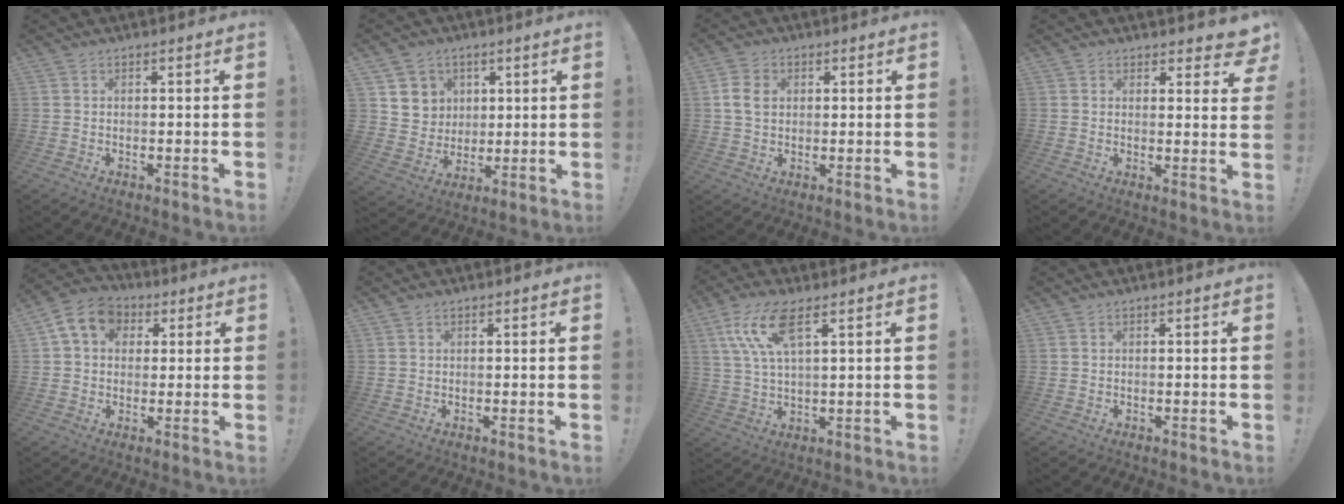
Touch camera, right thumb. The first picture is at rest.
{"total": 7.6, "force": [3.4, 6.8, 0.3], "torque": [-0.006, -0.031, 0.070]}
{"total": 5.9, "force": [1.0, 4.6, 3.6], "torque": [-0.064, 0.009, 0.021]}
{"total": 3.9, "force": [2.8, 2.3, 1.4], "torque": [-0.006, -0.018, 0.049]}
{"total": 10.7, "force": [3.5, 8.4, 5.7], "torque": [-0.090, 0.001, 0.071]}
{"total": 0.5, "force": [0.3, 0.4, 0.1], "torque": [0.003, -0.001, 0.006]}
{"total": 11.4, "force": [5.3, 3.5, 9.5], "torque": [-0.183, -0.010, 0.097]}
{"total": 0.0}